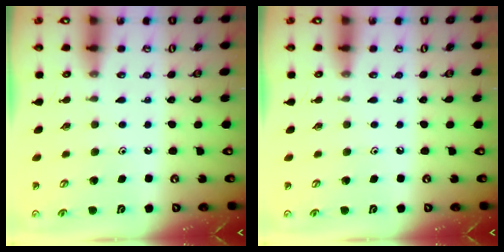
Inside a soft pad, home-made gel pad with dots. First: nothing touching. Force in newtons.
{"total": 0.0}